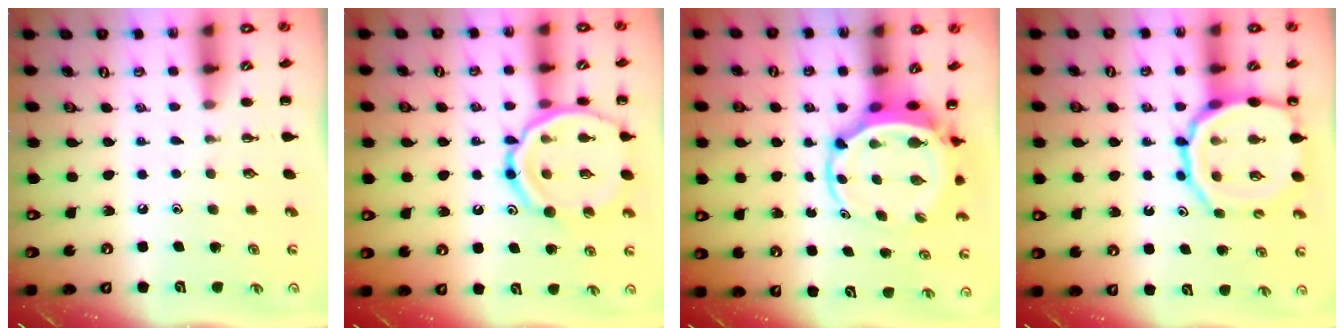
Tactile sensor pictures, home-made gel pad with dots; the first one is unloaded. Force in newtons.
{"total": 17.6, "press": 17.5, "slide": 2.2}
{"total": 5.4, "press": 5.3, "slide": 1.3}
{"total": 15.4, "press": 15.2, "slide": 2.4}